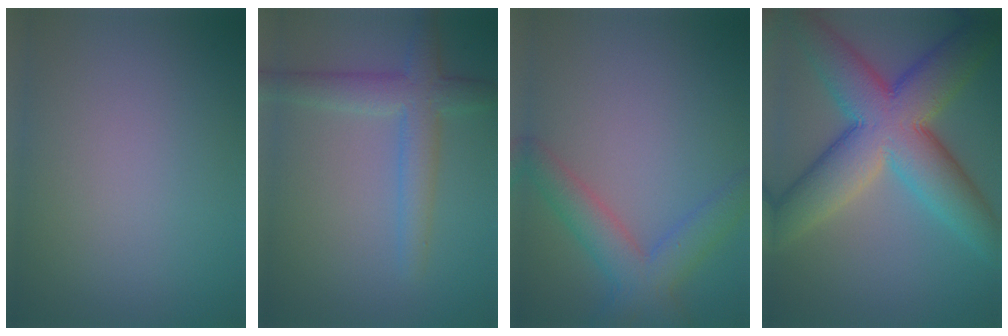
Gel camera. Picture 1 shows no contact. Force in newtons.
{"total": 4.0, "press": 4.0, "slide": 0.1}
{"total": 4.6, "press": 4.6, "slide": 0.1}
{"total": 12.0, "press": 11.9, "slide": 0.8}